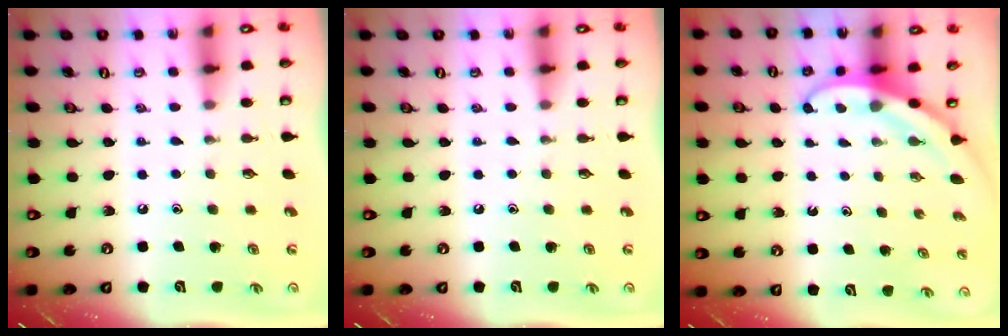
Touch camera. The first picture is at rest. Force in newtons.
{"total": 0.0}
{"total": 3.8, "press": 3.8, "slide": 0.3}